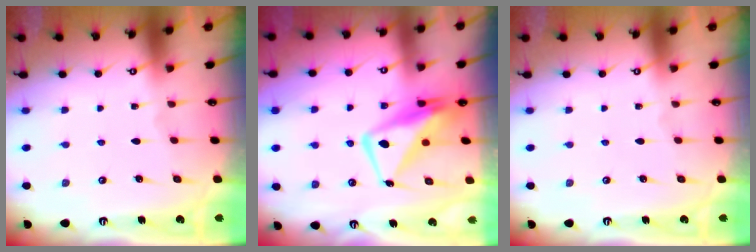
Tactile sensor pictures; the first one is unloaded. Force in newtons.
{"total": 11.9, "press": 11.8, "slide": 1.5}
{"total": 0.0}